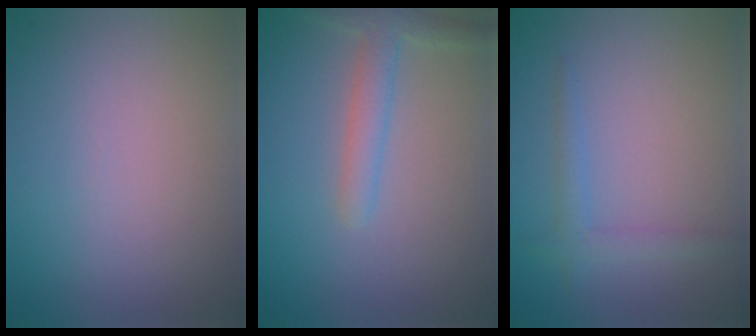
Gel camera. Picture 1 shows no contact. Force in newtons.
{"total": 2.6, "press": 2.6, "slide": 0.2}
{"total": 1.7, "press": 1.7, "slide": 0.1}